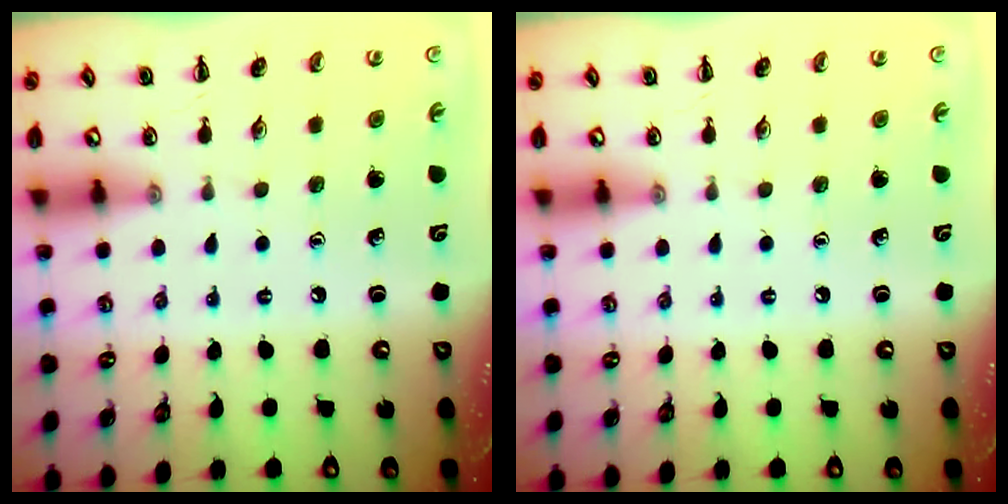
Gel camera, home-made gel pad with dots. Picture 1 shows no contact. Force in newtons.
{"total": 0.0}